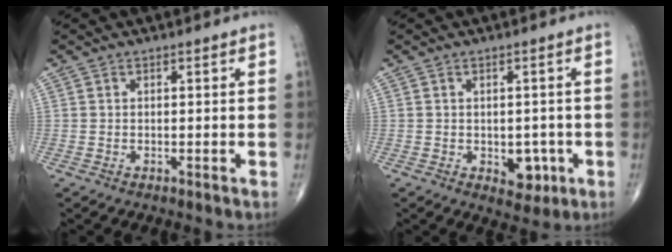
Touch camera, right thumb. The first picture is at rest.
{"total": 4.9, "force": [-1.3, 3.3, 3.4], "torque": [-0.015, 0.001, -0.009]}